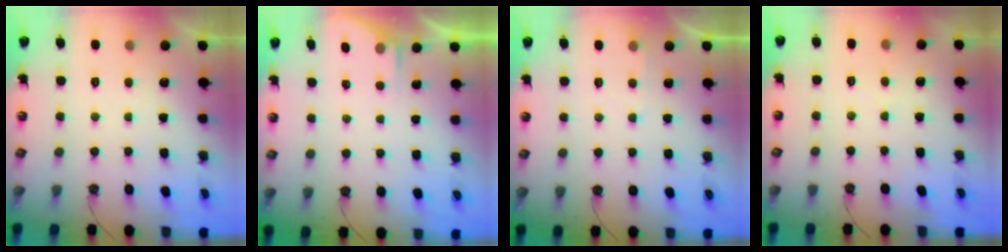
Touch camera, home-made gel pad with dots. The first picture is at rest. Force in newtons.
{"total": 2.7, "press": 2.6, "slide": 0.4}
{"total": 4.3, "press": 4.2, "slide": 0.5}
{"total": 2.3, "press": 2.2, "slide": 0.4}